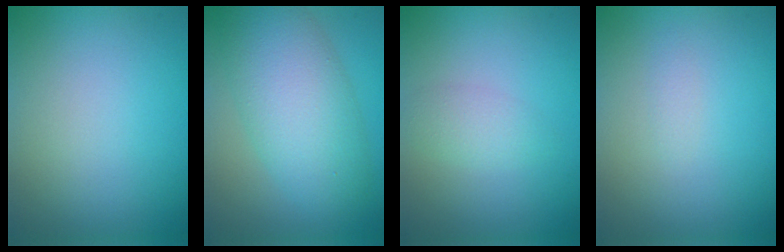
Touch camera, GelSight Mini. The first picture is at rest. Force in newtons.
{"total": 7.8, "press": 7.8, "slide": 0.2}
{"total": 1.8, "press": 1.8, "slide": 0.1}
{"total": 0.6, "press": 0.6, "slide": 0.0}